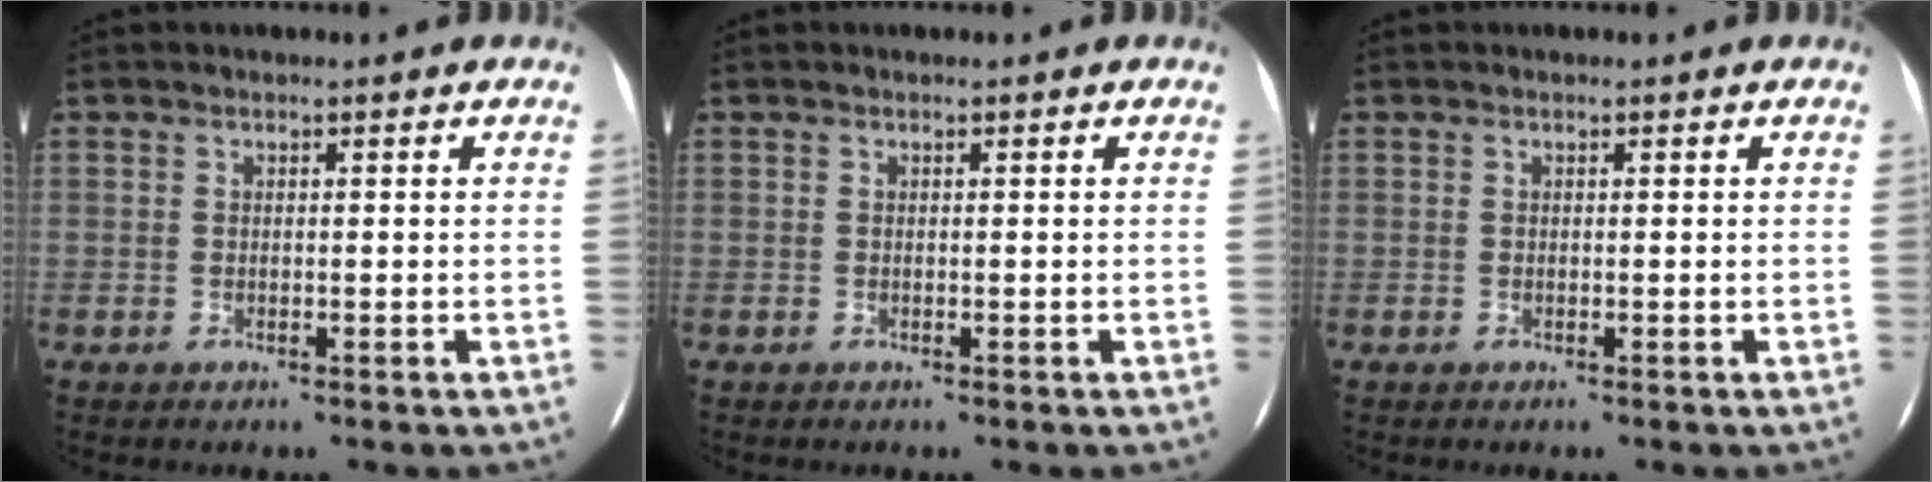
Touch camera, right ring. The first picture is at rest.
{"total": 0.0}
{"total": 0.0}